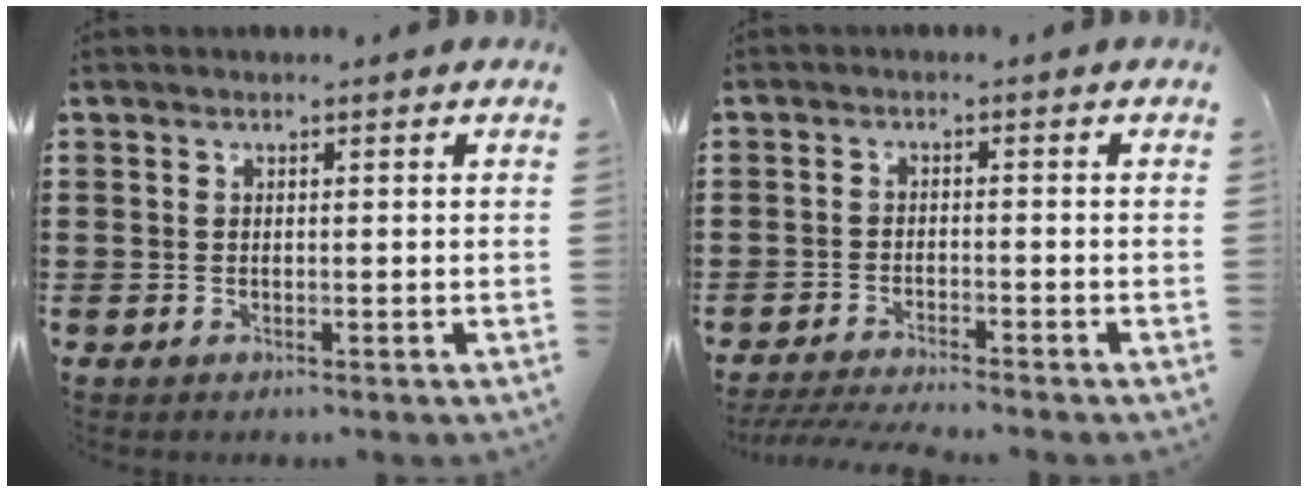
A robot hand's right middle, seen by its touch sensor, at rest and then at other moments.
{"total": 3.0, "force": [-2.9, -0.3, 0.9], "torque": [-0.022, -0.006, -0.059]}